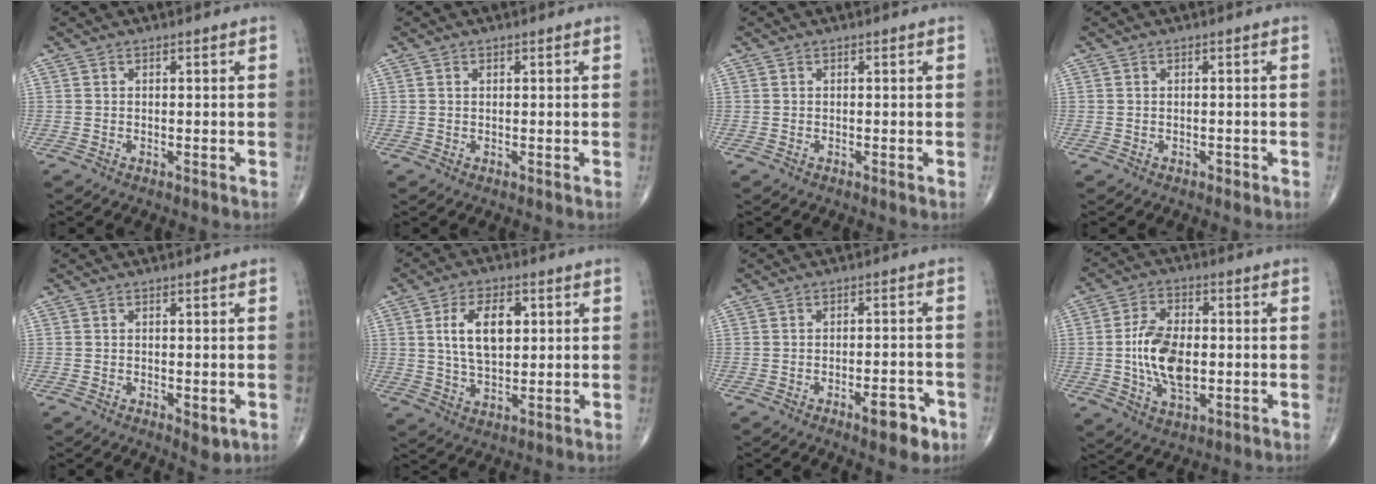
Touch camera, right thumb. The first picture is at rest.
{"total": 0.5, "force": [0.2, 0.4, 0.3], "torque": [-0.005, -0.001, 0.004]}
{"total": 0.0}
{"total": 0.6, "force": [-0.4, 0.5, 0.2], "torque": [-0.001, 0.001, -0.007]}
{"total": 3.0, "force": [-0.9, 1.4, 2.5], "torque": [-0.030, -0.006, -0.009]}
{"total": 10.4, "force": [2.4, 5.8, 8.3], "torque": [-0.132, -0.004, 0.046]}
{"total": 6.5, "force": [-3.4, 2.5, 5.0], "torque": [-0.053, 0.016, -0.042]}
{"total": 12.0, "force": [-0.6, 6.8, 9.9], "torque": [-0.170, 0.004, -0.011]}